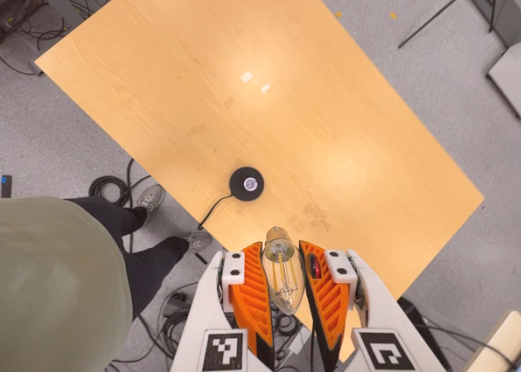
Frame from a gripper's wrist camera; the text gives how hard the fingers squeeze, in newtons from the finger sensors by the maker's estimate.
{"total": 20.3, "left": 22.5, "right": 18.1}